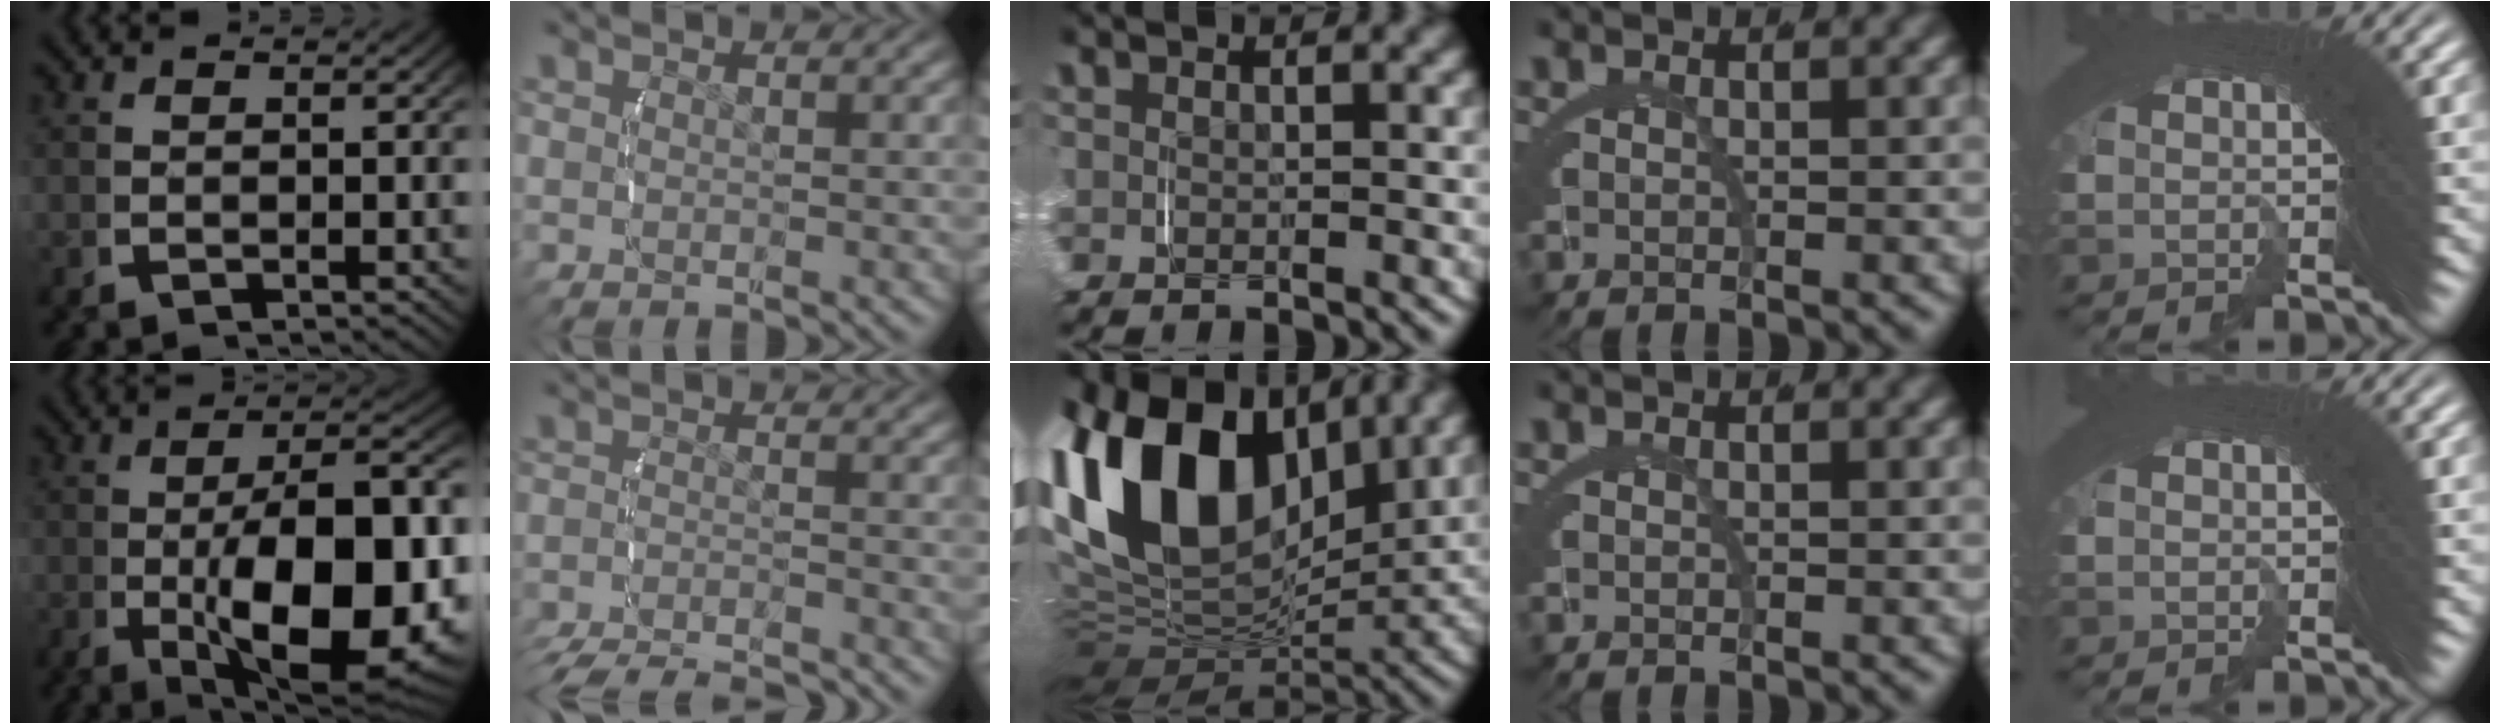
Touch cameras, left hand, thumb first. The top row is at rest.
{"thumb": {"total": 16.2, "force": [-3.1, 8.2, 13.6], "torque": [-0.229, -0.057, -0.014]}, "index": {"total": 8.6, "force": [-8.2, 2.1, 1.8], "torque": [-0.016, -0.020, -0.128]}, "middle": {"total": 18.8, "force": [5.6, 11.6, 13.8], "torque": [-0.286, 0.000, 0.094]}}